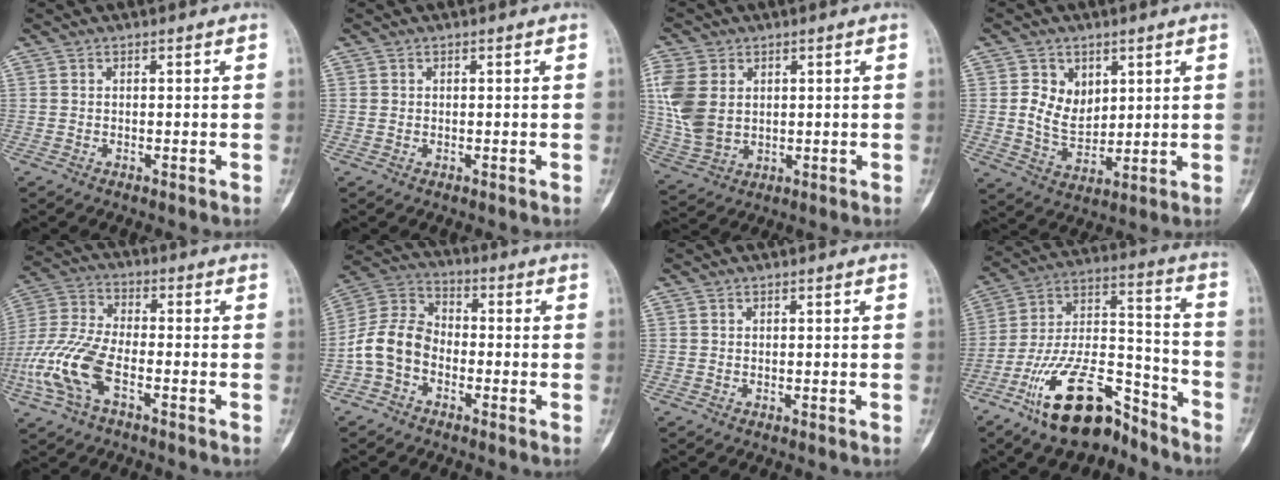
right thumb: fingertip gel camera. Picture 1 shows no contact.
{"total": 0.0}
{"total": 11.6, "force": [2.4, 8.3, 7.6], "torque": [-0.166, -0.007, 0.058]}
{"total": 8.0, "force": [2.5, 5.9, 4.7], "torque": [-0.055, -0.021, 0.057]}
{"total": 12.9, "force": [-4.7, 6.2, 10.3], "torque": [-0.236, 0.025, -0.095]}
{"total": 10.0, "force": [-3.2, 7.3, 6.1], "torque": [-0.114, 0.037, -0.077]}
{"total": 0.0}
{"total": 19.6, "force": [-13.1, 8.1, 12.1], "torque": [-0.204, 0.096, -0.231]}